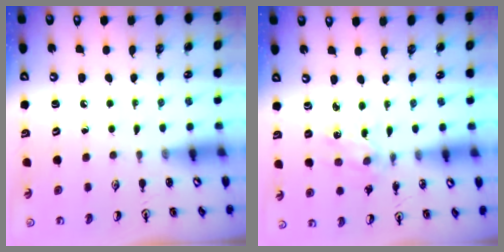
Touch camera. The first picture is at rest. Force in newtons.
{"total": 1.4, "press": 1.4, "slide": 0.3}